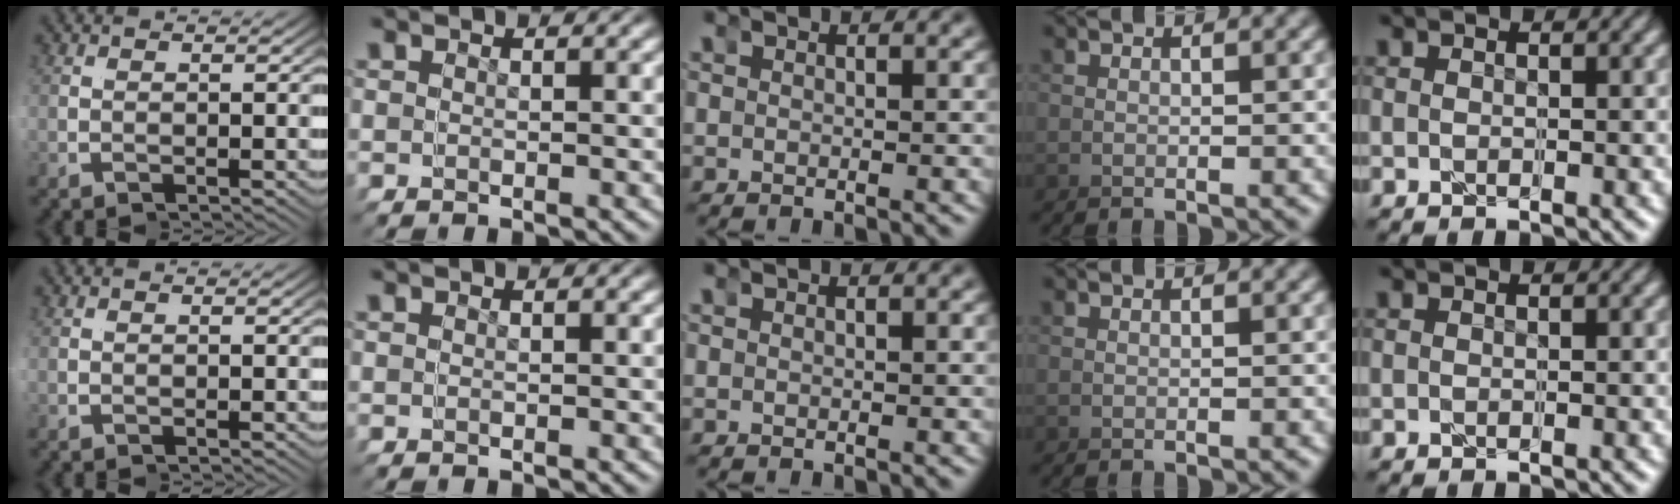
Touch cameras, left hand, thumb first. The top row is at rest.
{}